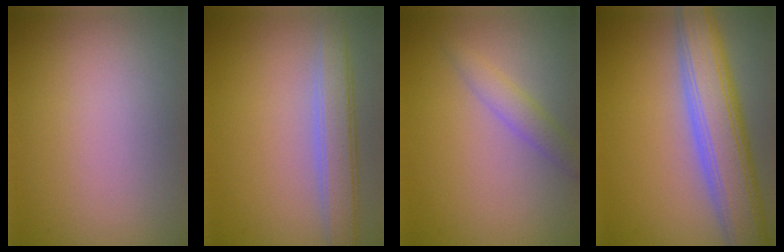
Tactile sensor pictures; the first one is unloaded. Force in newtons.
{"total": 3.6, "press": 3.6, "slide": 0.3}
{"total": 2.0, "press": 2.0, "slide": 0.0}
{"total": 7.8, "press": 7.8, "slide": 0.6}